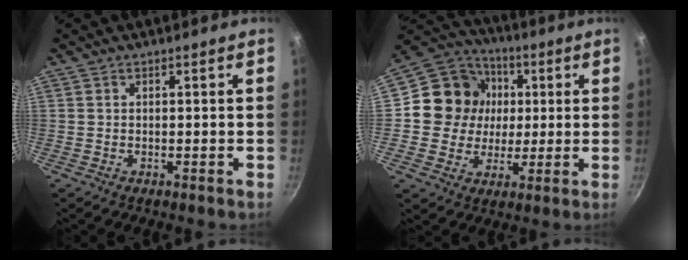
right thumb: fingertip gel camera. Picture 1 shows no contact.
{"total": 14.6, "force": [1.9, 13.4, 5.5], "torque": [-0.068, 0.017, 0.022]}